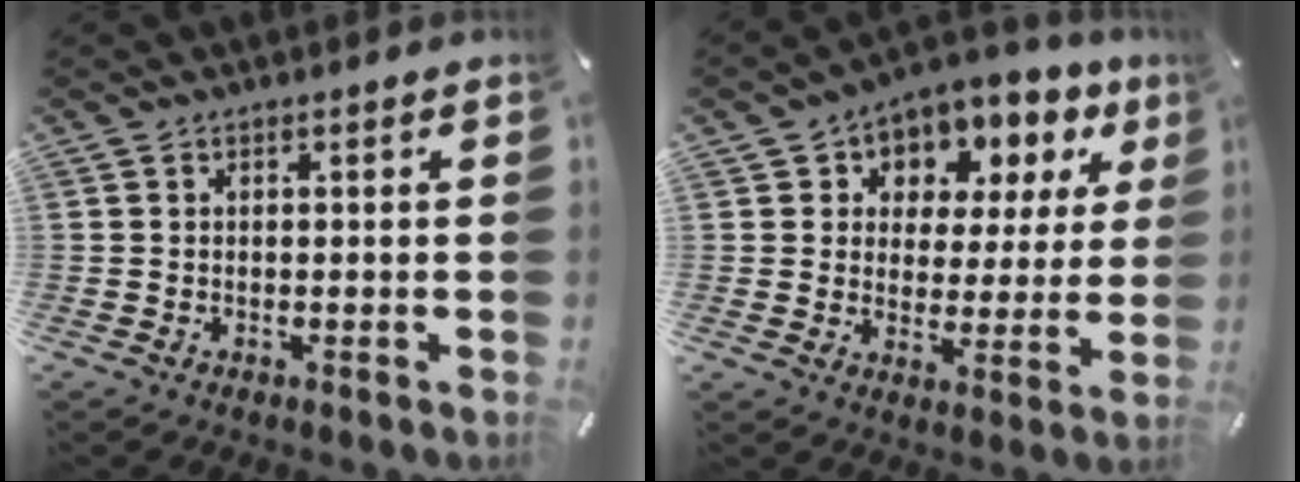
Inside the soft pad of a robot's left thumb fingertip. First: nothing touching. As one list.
[{"total": 8.5, "force": [4.6, 6.5, 3.0], "torque": [-0.052, -0.035, 0.081]}]